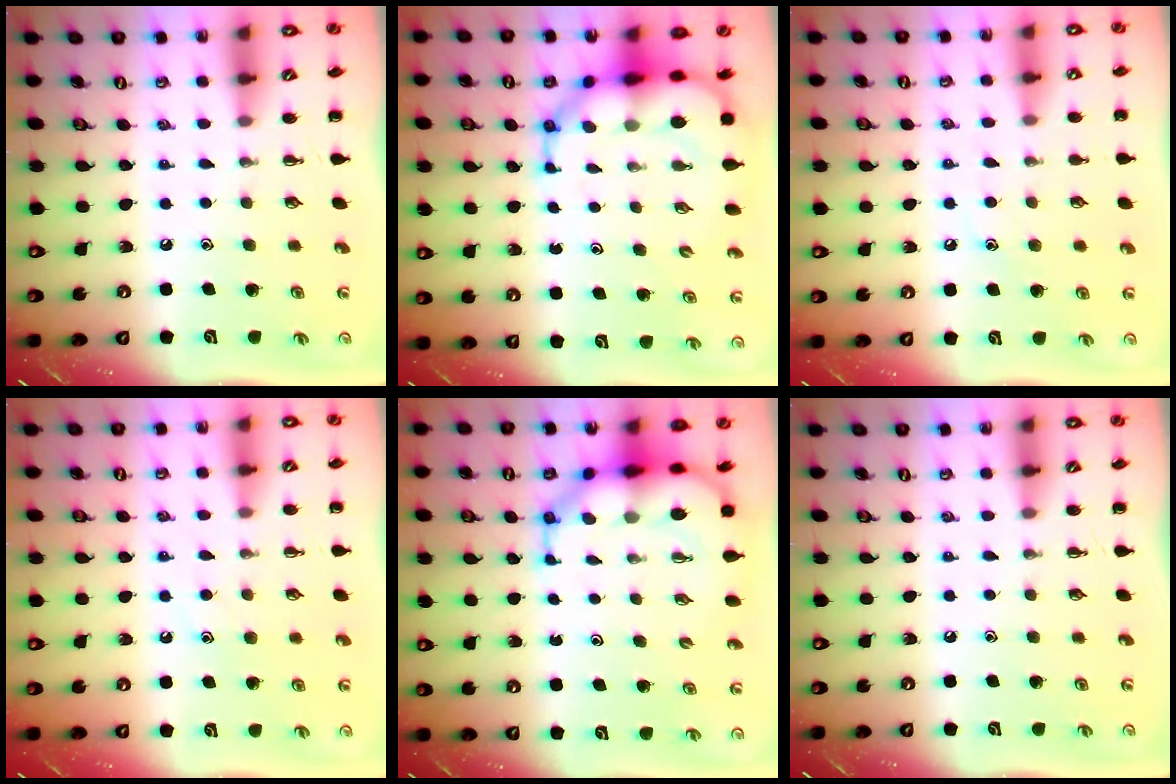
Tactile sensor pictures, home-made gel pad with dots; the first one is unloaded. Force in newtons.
{"total": 11.5, "press": 11.0, "slide": 3.4}
{"total": 8.1, "press": 7.9, "slide": 1.8}
{"total": 6.9, "press": 6.8, "slide": 1.2}
{"total": 10.8, "press": 10.3, "slide": 2.9}
{"total": 0.0}